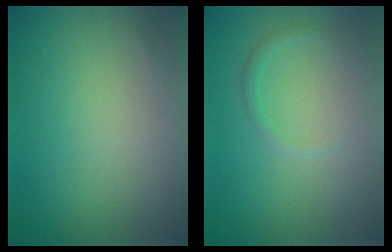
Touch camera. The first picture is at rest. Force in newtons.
{"total": 1.0, "press": 1.0, "slide": 0.0}